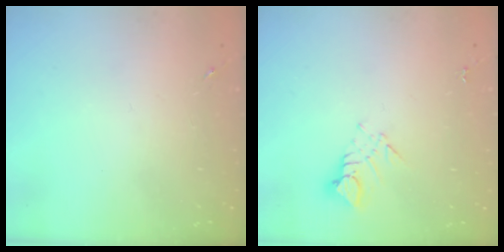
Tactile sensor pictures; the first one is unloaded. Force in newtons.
{"total": 3.7, "press": 3.7, "slide": 0.2}